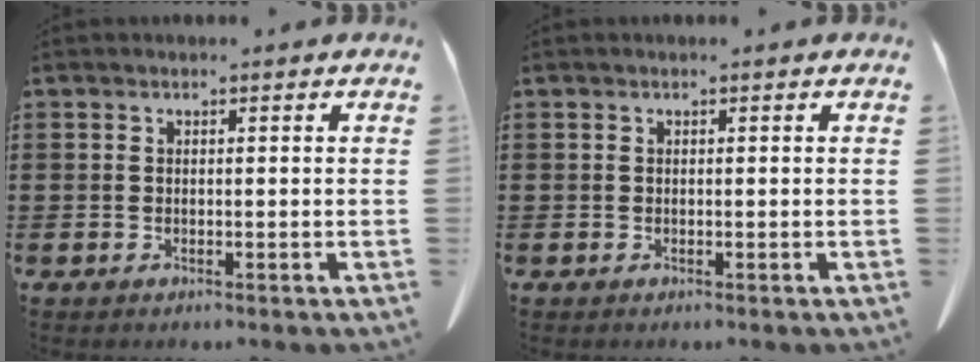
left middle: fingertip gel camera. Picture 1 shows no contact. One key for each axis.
{"total": 0.0}